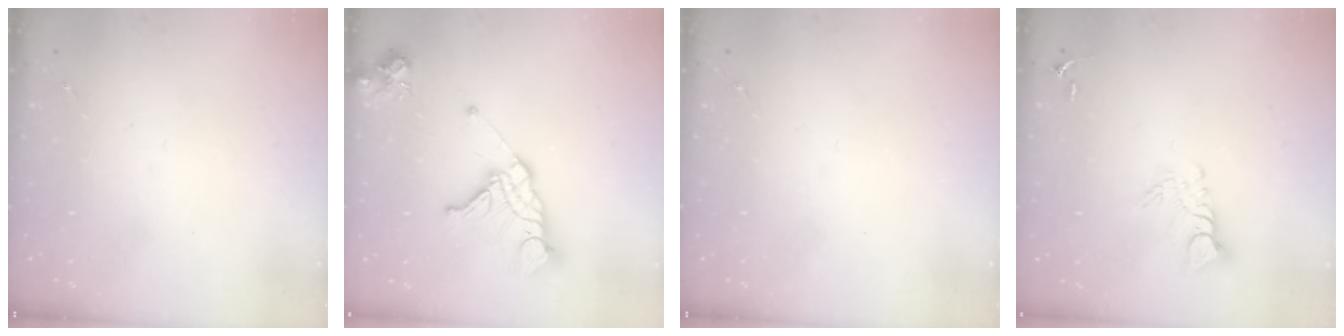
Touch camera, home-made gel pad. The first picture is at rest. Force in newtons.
{"total": 15.8, "press": 15.7, "slide": 1.7}
{"total": 0.0}
{"total": 8.6, "press": 8.6, "slide": 0.8}